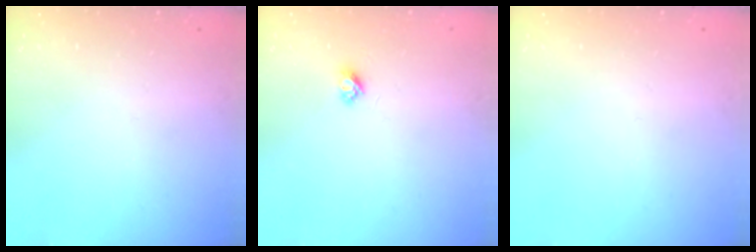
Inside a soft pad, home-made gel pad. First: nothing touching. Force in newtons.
{"total": 3.1, "press": 3.0, "slide": 0.4}
{"total": 0.0}